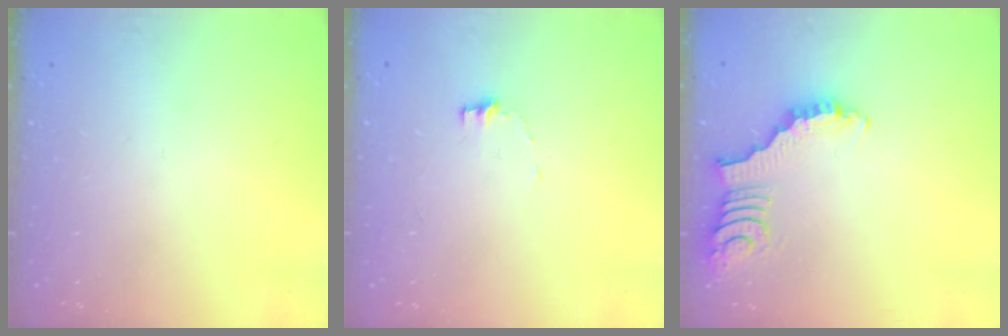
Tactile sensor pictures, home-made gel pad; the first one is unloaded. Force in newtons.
{"total": 6.2, "press": 6.2, "slide": 0.4}
{"total": 2.9, "press": 2.8, "slide": 0.4}